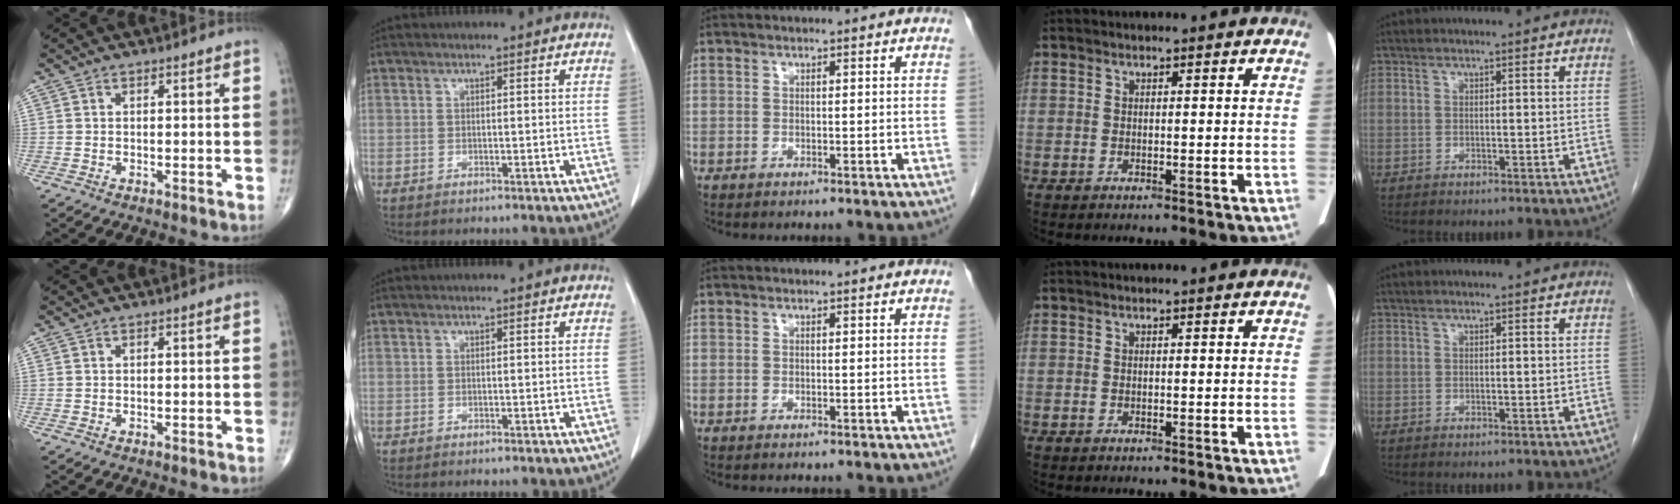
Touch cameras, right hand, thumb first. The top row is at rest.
{}